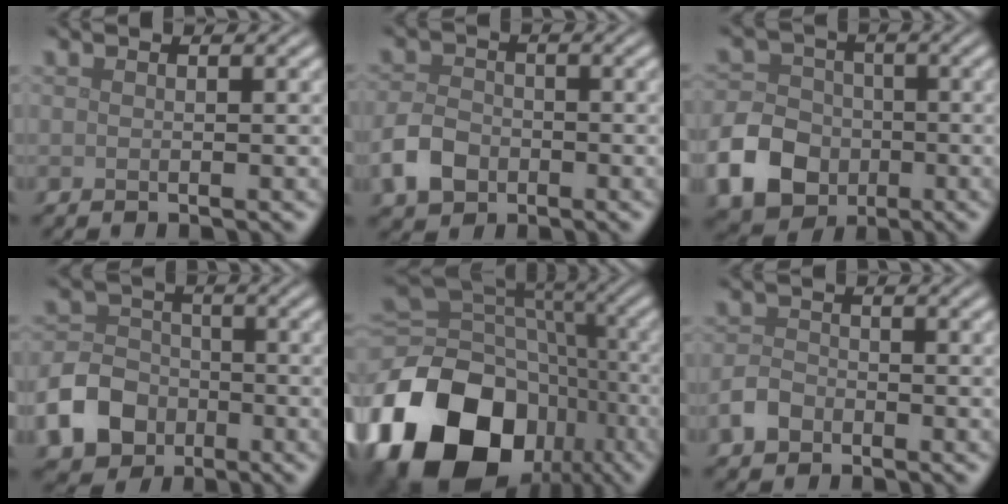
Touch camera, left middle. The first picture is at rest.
{"total": 3.7, "force": [-1.6, 2.7, 1.9], "torque": [-0.041, 0.000, -0.037]}
{"total": 8.8, "force": [-3.5, 7.1, 3.9], "torque": [-0.078, -0.022, -0.089]}
{"total": 7.8, "force": [-3.7, 6.2, 3.0], "torque": [-0.054, -0.019, -0.082]}
{"total": 19.5, "force": [-8.3, 14.5, 10.0], "torque": [-0.234, -0.038, -0.136]}
{"total": 2.3, "force": [-1.4, 1.6, 1.0], "torque": [-0.015, 0.004, -0.033]}